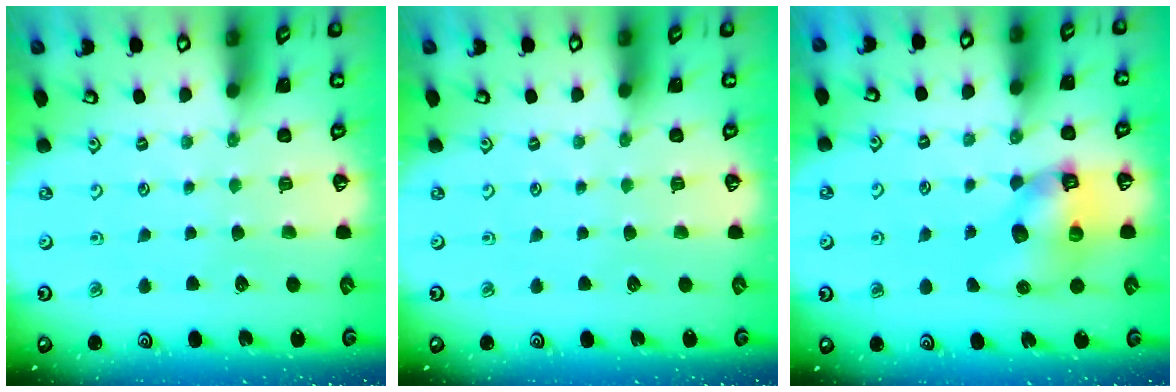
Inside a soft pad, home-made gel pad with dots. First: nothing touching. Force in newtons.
{"total": 0.0}
{"total": 10.0, "press": 9.9, "slide": 1.5}